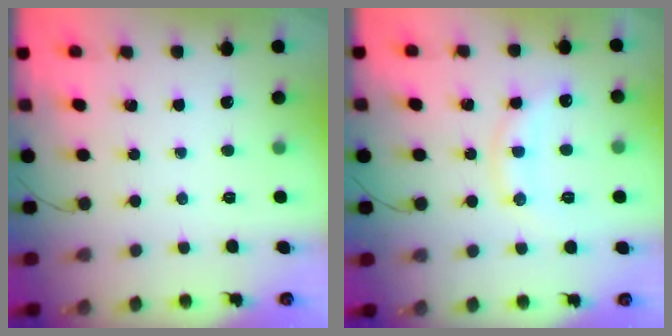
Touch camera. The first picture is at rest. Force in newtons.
{"total": 11.3, "press": 11.3, "slide": 0.3}